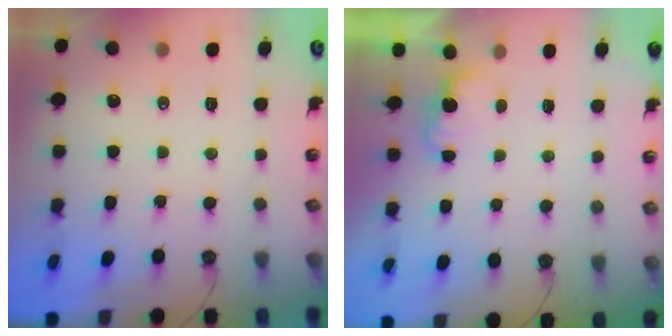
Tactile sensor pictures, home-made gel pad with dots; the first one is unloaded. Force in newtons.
{"total": 1.4, "press": 1.2, "slide": 0.7}